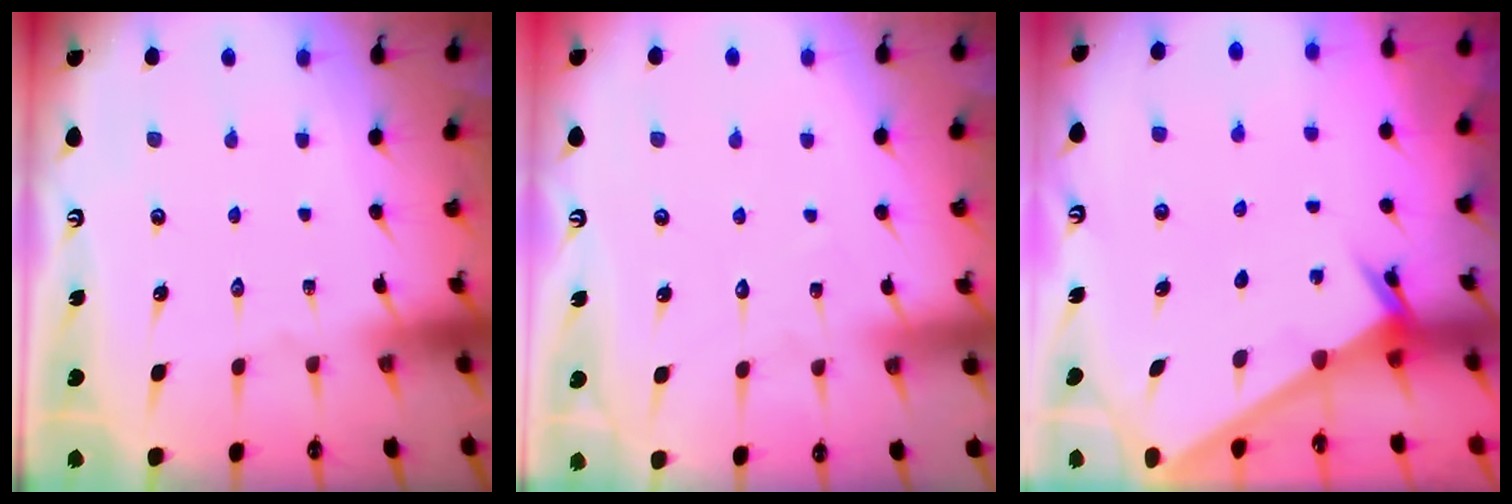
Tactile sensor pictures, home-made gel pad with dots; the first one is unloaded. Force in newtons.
{"total": 3.7, "press": 3.7, "slide": 0.2}
{"total": 2.5, "press": 2.5, "slide": 0.2}